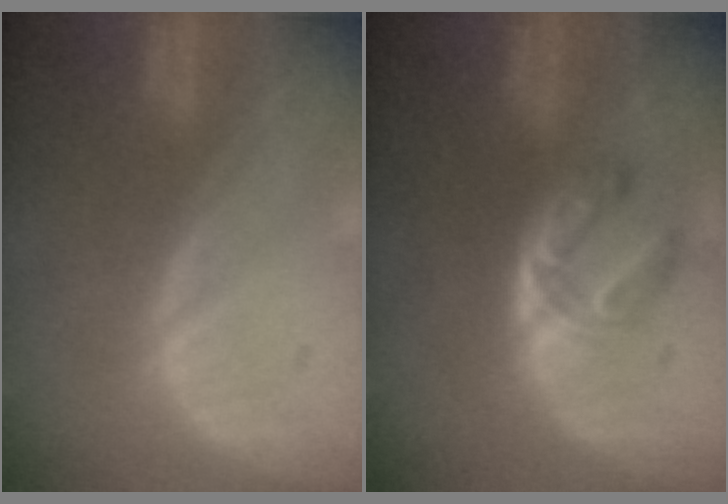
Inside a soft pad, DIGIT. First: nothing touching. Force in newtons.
{"total": 6.0, "press": 4.9, "slide": 3.5}